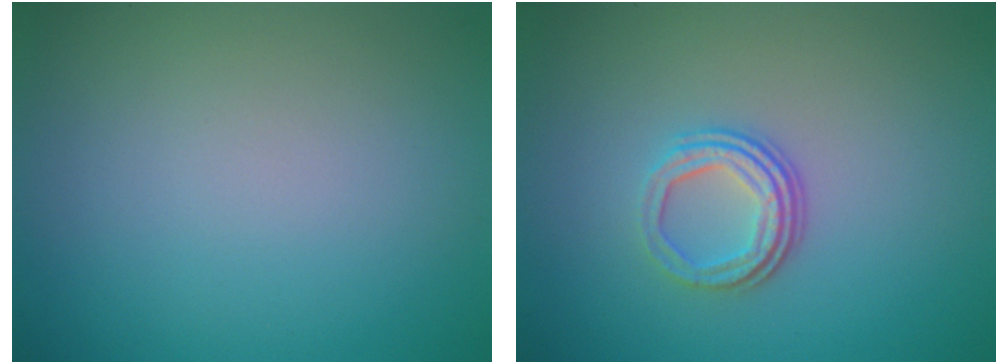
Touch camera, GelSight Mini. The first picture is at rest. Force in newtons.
{"total": 3.4, "press": 2.4, "slide": 2.4}